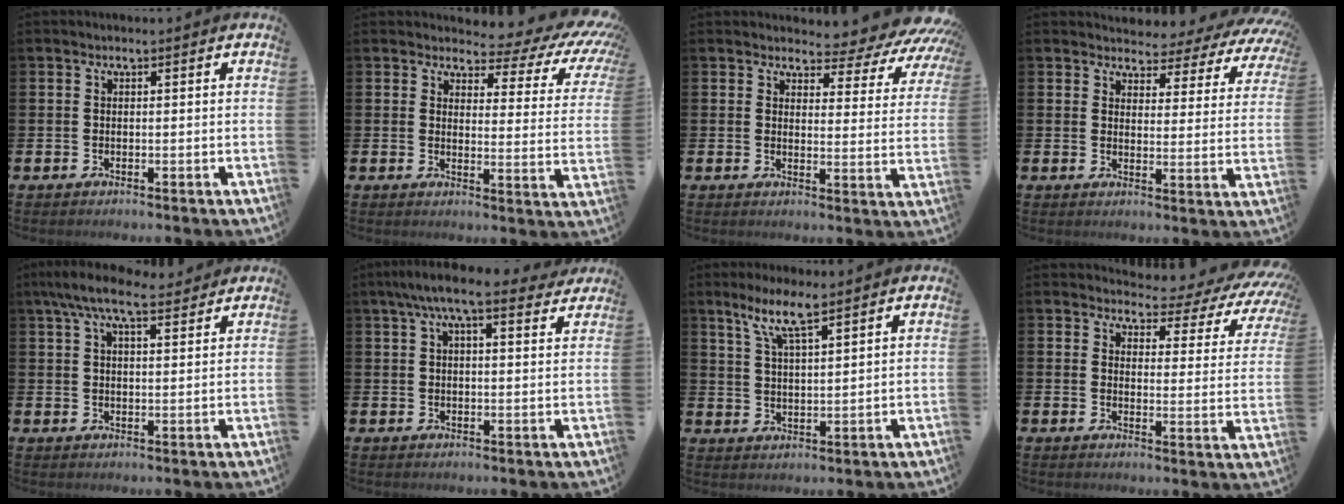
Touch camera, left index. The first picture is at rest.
{"total": 4.1, "force": [3.0, 2.2, 1.9], "torque": [-0.027, -0.034, 0.037]}
{"total": 4.7, "force": [4.1, 1.8, 1.4], "torque": [-0.022, -0.046, 0.060]}
{"total": 3.3, "force": [2.9, 1.4, 0.4], "torque": [-0.016, -0.037, 0.041]}
{"total": 7.0, "force": [5.9, 1.8, 3.4], "torque": [-0.071, -0.018, 0.105]}
{"total": 6.4, "force": [5.1, 1.1, 3.6], "torque": [-0.065, -0.019, 0.087]}
{"total": 6.5, "force": [5.2, 0.9, 3.8], "torque": [-0.087, -0.013, 0.090]}
{"total": 3.8, "force": [3.0, 1.8, 1.4], "torque": [-0.031, -0.035, 0.041]}